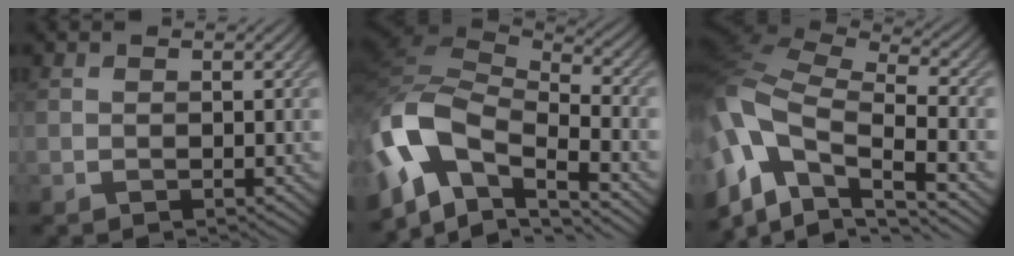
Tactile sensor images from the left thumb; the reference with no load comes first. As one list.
[{"total": 13.4, "force": [-5.3, 6.7, 10.2], "torque": [-0.252, -0.005, -0.106]}, {"total": 15.7, "force": [-4.6, 8.4, 12.5], "torque": [-0.321, -0.017, -0.071]}]